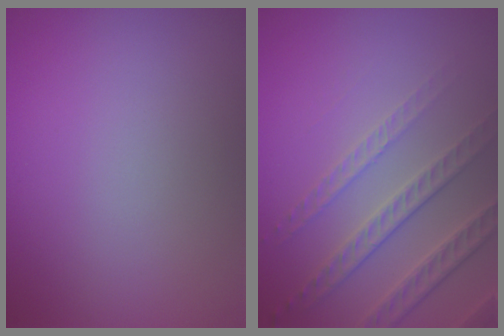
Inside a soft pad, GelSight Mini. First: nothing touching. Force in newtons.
{"total": 4.7, "press": 3.3, "slide": 3.3}